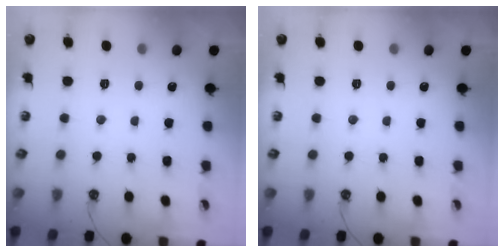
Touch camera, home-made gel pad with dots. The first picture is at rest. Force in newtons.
{"total": 0.0}